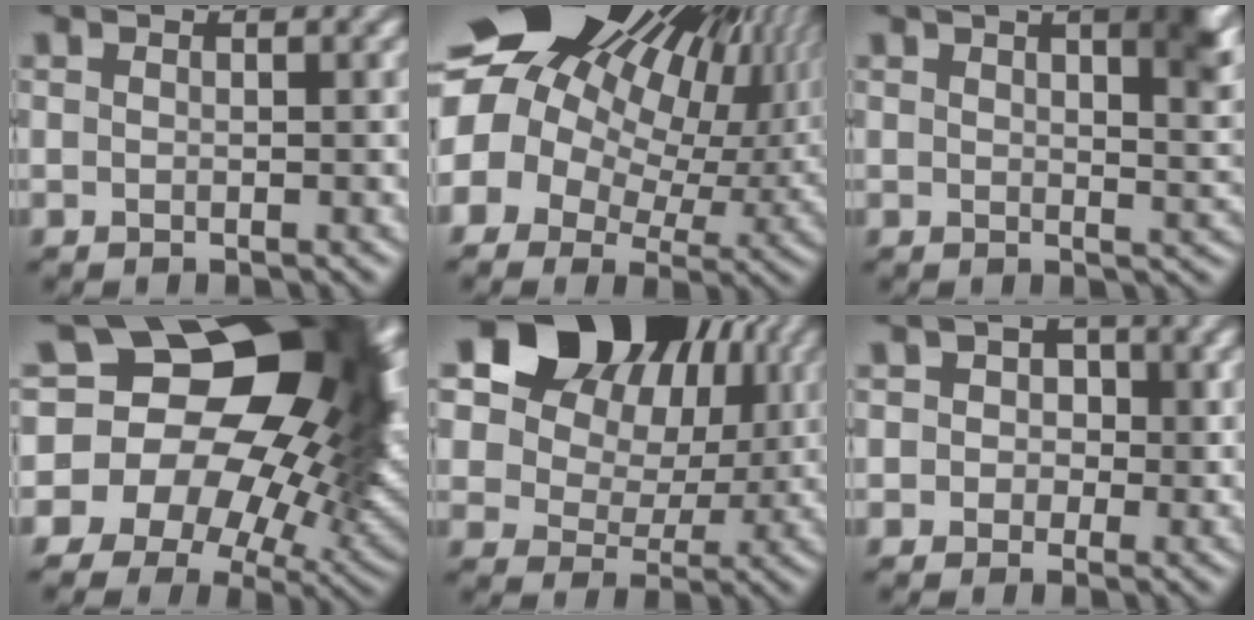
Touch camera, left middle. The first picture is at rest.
{"total": 22.7, "force": [7.7, 16.5, 13.5], "torque": [-0.249, 0.032, 0.104]}
{"total": 5.5, "force": [2.7, 1.9, 4.3], "torque": [-0.040, 0.007, 0.038]}
{"total": 18.9, "force": [2.8, 12.8, 13.6], "torque": [-0.160, 0.013, 0.036]}
{"total": 17.1, "force": [8.1, 12.7, 8.1], "torque": [-0.170, 0.068, 0.138]}
{"total": 2.8, "force": [0.6, 2.6, 0.8], "torque": [0.025, 0.014, -0.016]}